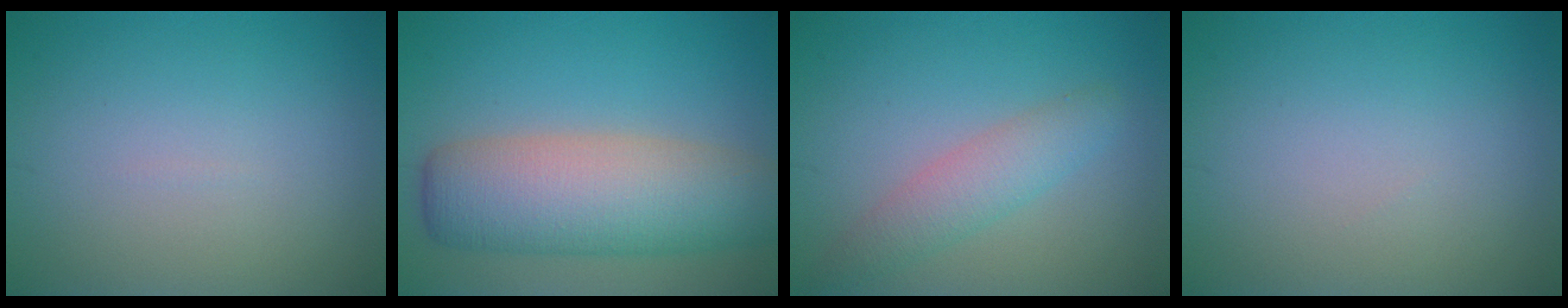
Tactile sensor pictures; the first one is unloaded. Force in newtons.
{"total": 9.1, "press": 9.1, "slide": 0.5}
{"total": 3.0, "press": 2.9, "slide": 0.2}
{"total": 0.0}